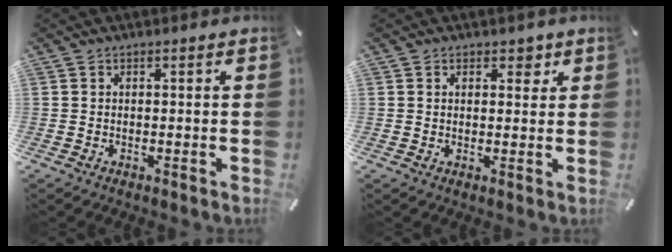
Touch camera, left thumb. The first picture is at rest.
{"total": 2.9, "force": [1.4, 2.0, 1.5], "torque": [-0.010, -0.002, 0.017]}